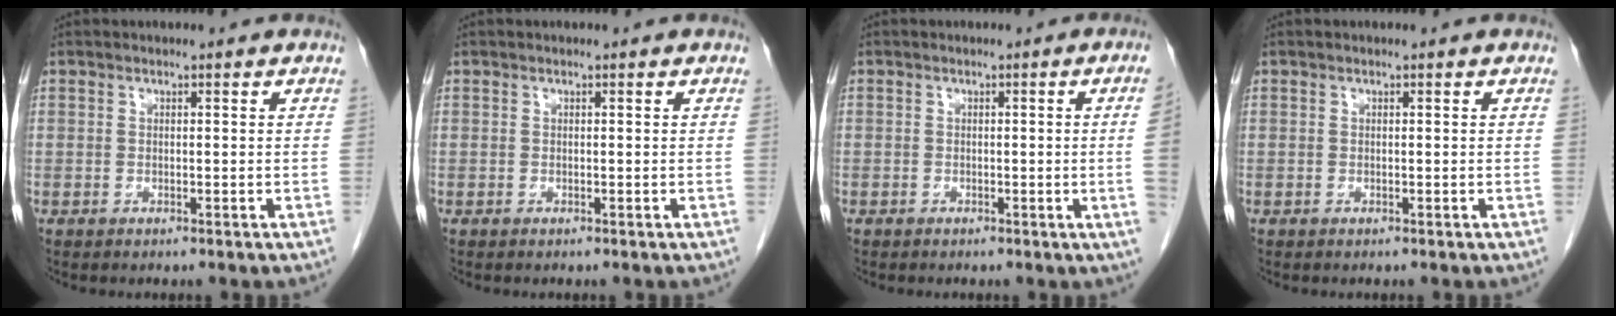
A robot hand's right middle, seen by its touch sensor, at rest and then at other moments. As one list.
[{"total": 0.0}, {"total": 2.8, "force": [-0.2, -1.1, 2.6], "torque": [-0.026, -0.002, -0.001]}, {"total": 0.0}]